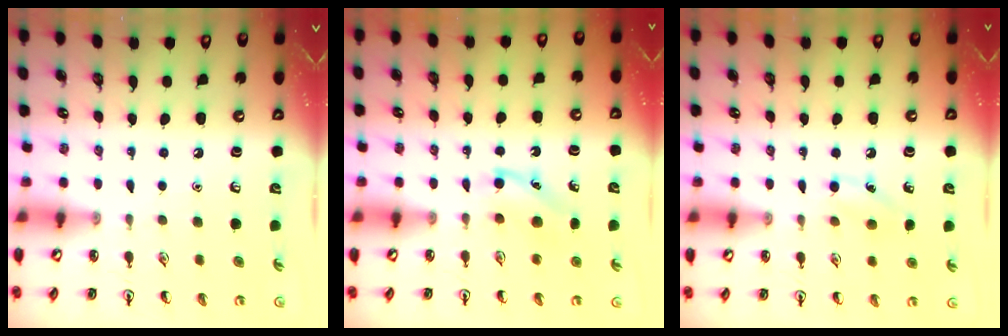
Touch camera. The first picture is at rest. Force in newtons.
{"total": 4.6, "press": 4.4, "slide": 1.3}
{"total": 7.1, "press": 6.8, "slide": 2.0}